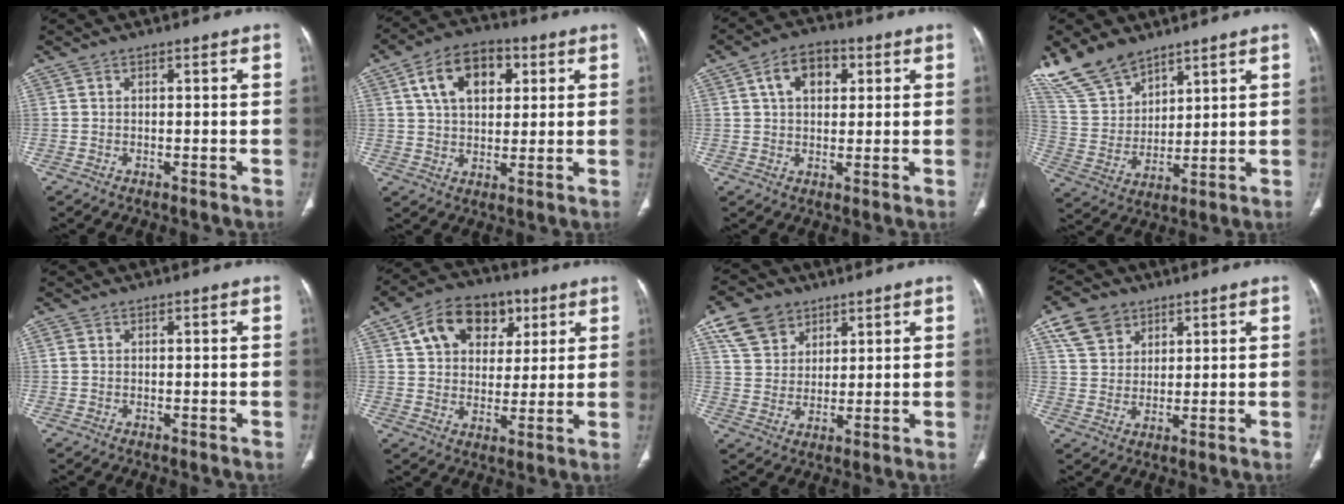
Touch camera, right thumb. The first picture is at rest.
{"total": 12.7, "force": [4.4, 8.0, 8.7], "torque": [-0.119, 0.003, 0.071]}
{"total": 8.3, "force": [2.8, 5.4, 5.6], "torque": [-0.070, 0.005, 0.040]}
{"total": 12.3, "force": [9.7, 6.2, 4.3], "torque": [-0.073, -0.040, 0.207]}
{"total": 1.0, "force": [0.3, 0.8, 0.6], "torque": [-0.018, 0.005, 0.008]}
{"total": 14.7, "force": [6.2, 10.4, 8.3], "torque": [-0.103, 0.000, 0.100]}
{"total": 9.6, "force": [5.5, 7.0, 3.6], "torque": [-0.047, -0.013, 0.108]}
{"total": 8.2, "force": [4.5, 6.1, 2.9], "torque": [-0.034, -0.010, 0.089]}